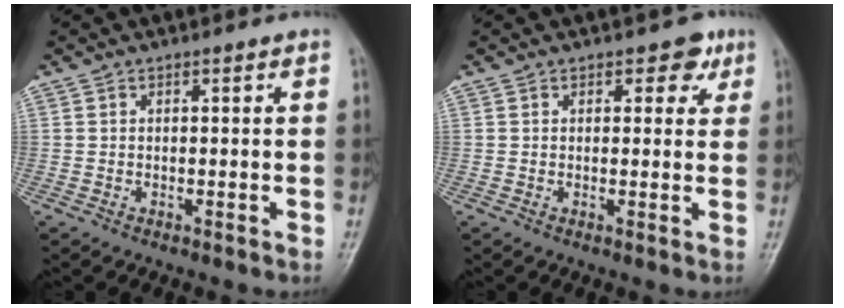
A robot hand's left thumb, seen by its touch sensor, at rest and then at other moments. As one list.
[{"total": 3.8, "force": [1.9, 2.5, 2.1], "torque": [0.003, -0.005, 0.019]}]